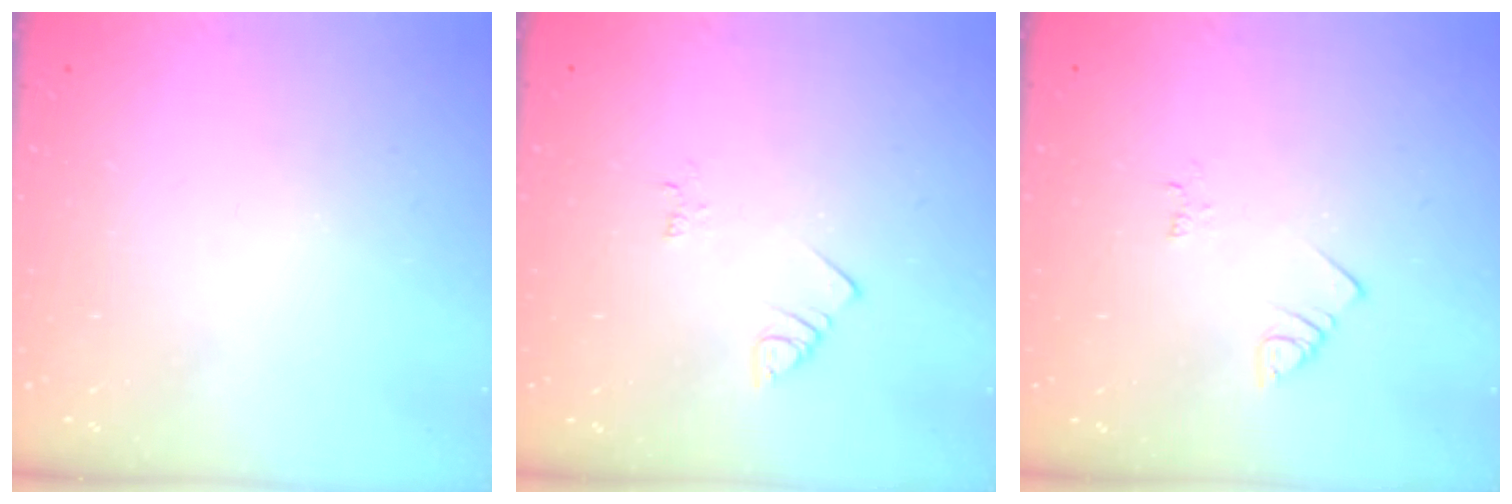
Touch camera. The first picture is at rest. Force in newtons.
{"total": 2.5, "press": 2.5, "slide": 0.5}
{"total": 2.5, "press": 2.5, "slide": 0.5}